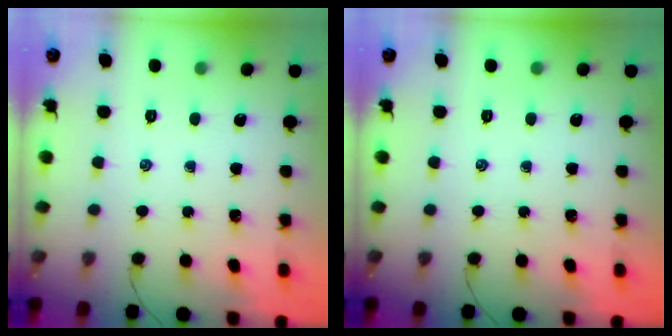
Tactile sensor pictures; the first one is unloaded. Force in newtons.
{"total": 0.0}